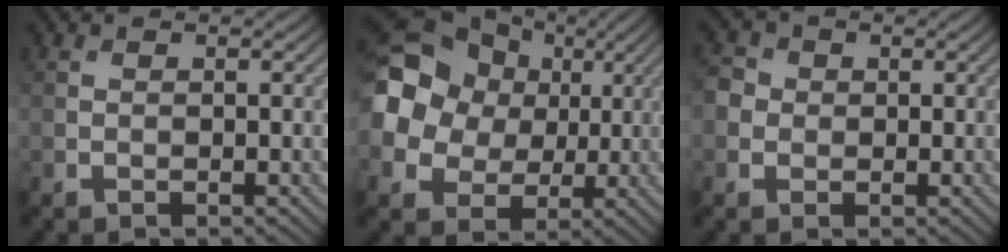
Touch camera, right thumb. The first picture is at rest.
{"total": 16.8, "force": [3.5, 14.4, 7.9], "torque": [-0.251, 0.029, 0.054]}
{"total": 2.7, "force": [0.0, 2.5, 0.9], "torque": [-0.028, 0.004, -0.002]}